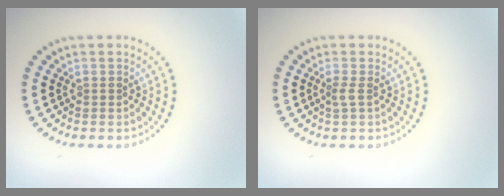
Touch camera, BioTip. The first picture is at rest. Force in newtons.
{"total": 1.0, "press": 0.5, "slide": 0.8}